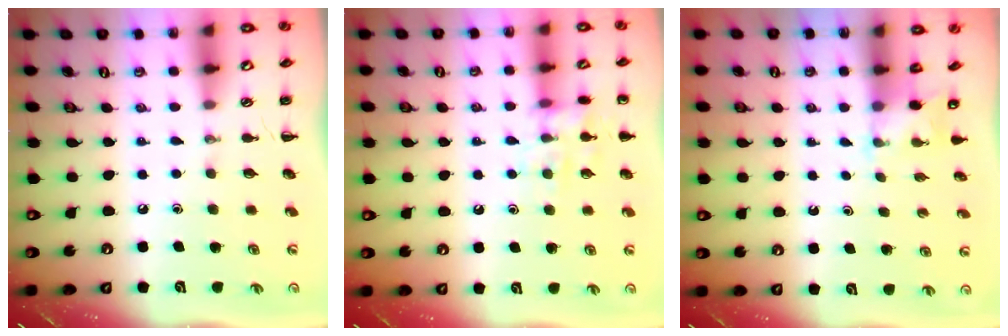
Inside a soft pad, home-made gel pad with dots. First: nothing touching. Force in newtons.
{"total": 11.2, "press": 11.2, "slide": 0.8}
{"total": 2.2, "press": 2.1, "slide": 0.7}